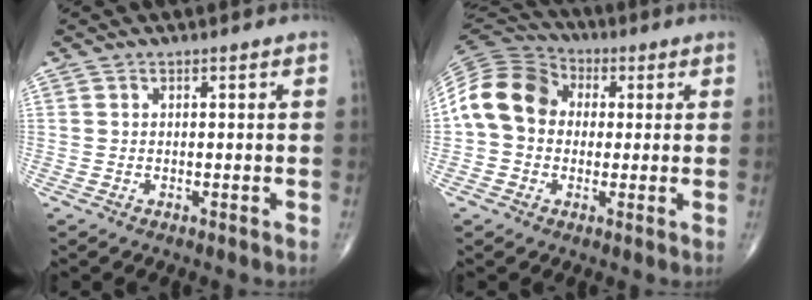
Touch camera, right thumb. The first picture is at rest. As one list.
[{"total": 13.1, "force": [1.0, 10.7, 7.5], "torque": [-0.131, 0.034, 0.007]}]